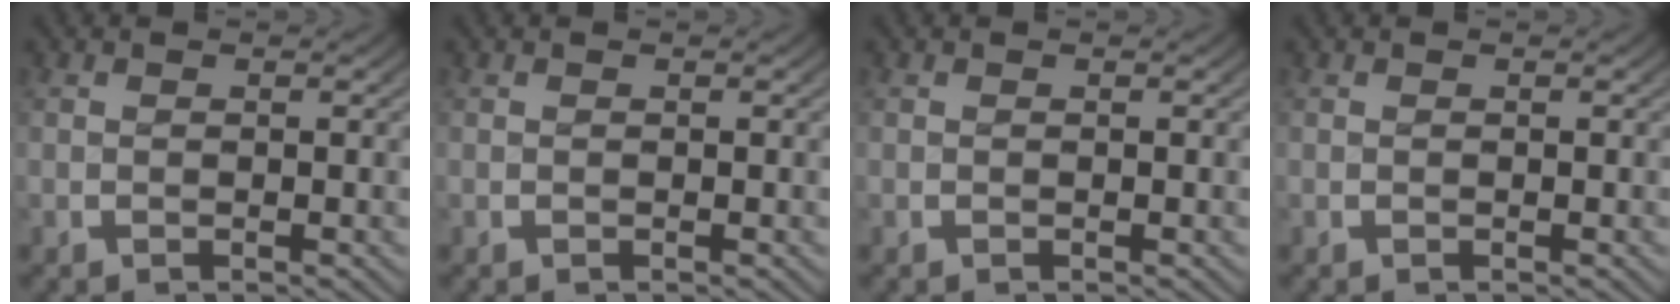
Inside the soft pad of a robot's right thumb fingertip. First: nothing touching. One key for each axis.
{"total": 0.0}
{"total": 0.0}
{"total": 0.0}